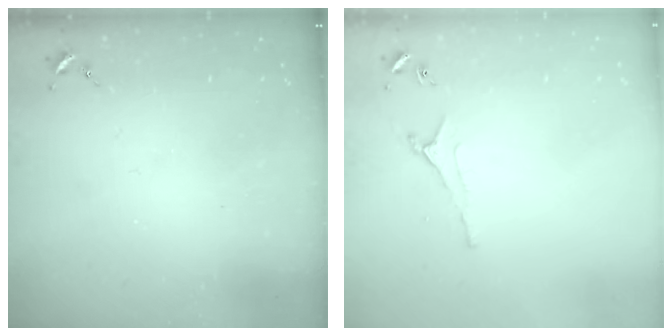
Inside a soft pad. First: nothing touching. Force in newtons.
{"total": 3.6, "press": 3.5, "slide": 0.7}